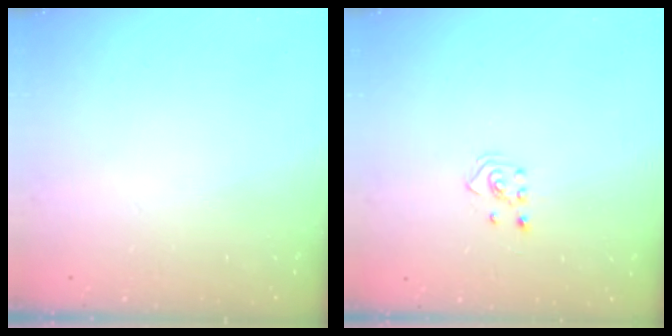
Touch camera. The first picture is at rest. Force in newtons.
{"total": 2.3, "press": 2.2, "slide": 0.8}